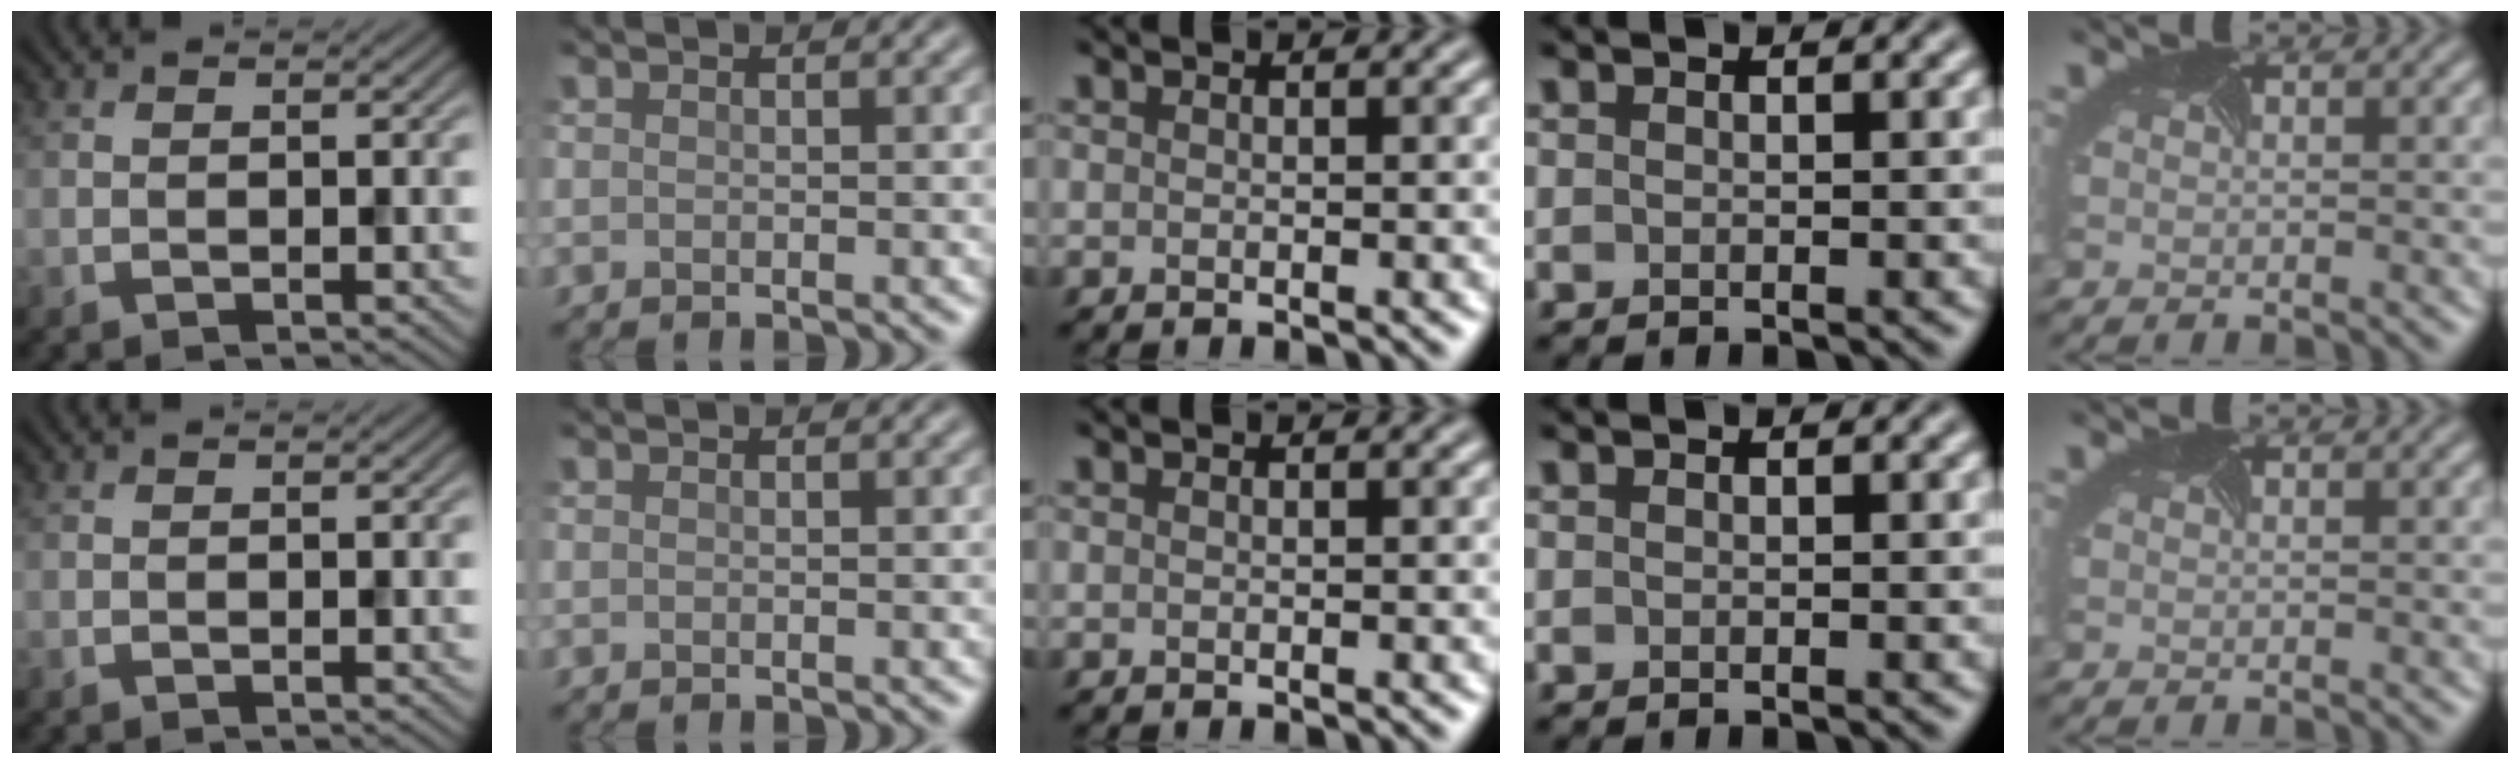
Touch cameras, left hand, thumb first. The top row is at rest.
{}